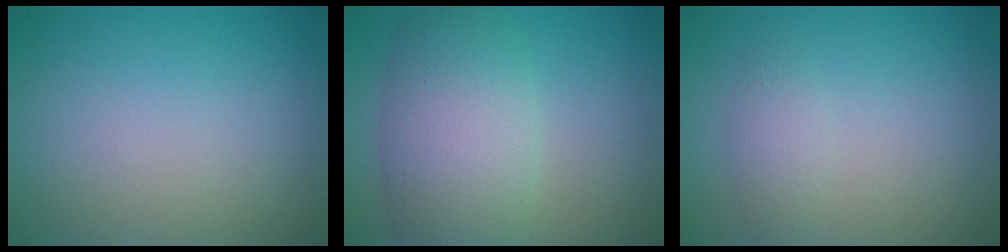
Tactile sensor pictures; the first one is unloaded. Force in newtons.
{"total": 7.8, "press": 7.8, "slide": 0.5}
{"total": 1.6, "press": 1.6, "slide": 0.0}